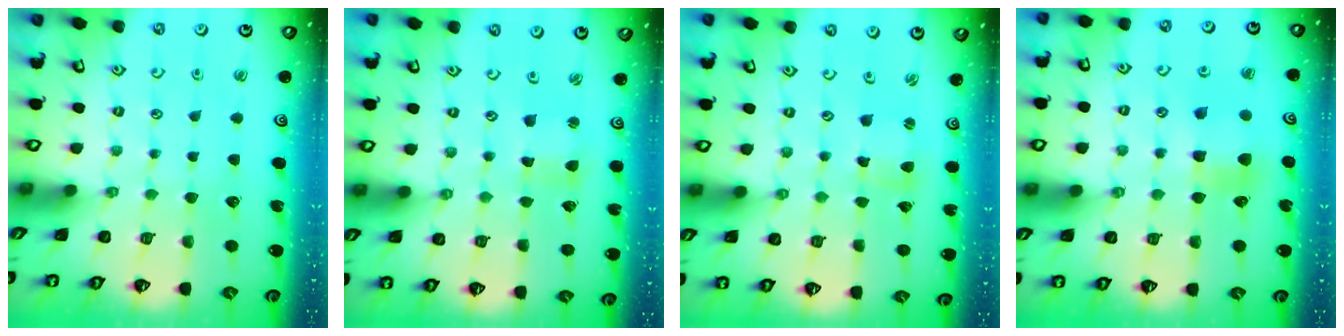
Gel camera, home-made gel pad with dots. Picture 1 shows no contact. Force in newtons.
{"total": 2.1, "press": 2.1, "slide": 0.3}
{"total": 1.8, "press": 1.8, "slide": 0.2}
{"total": 8.3, "press": 8.3, "slide": 0.4}